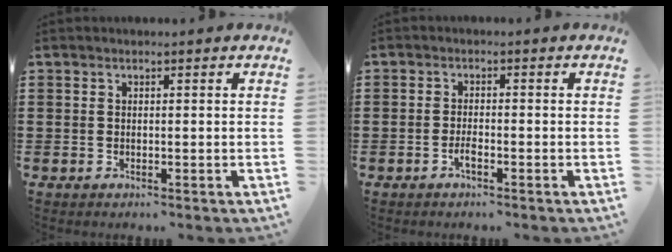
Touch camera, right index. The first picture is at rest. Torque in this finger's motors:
{"motor_torque": [1.72, 0.41, 0.31, 0.01]}